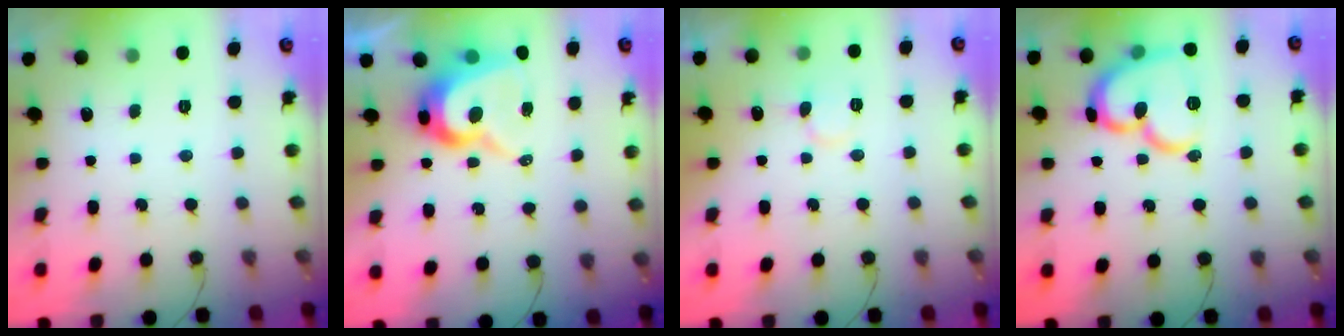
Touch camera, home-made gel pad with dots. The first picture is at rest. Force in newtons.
{"total": 11.7, "press": 11.6, "slide": 1.2}
{"total": 7.2, "press": 7.1, "slide": 0.6}
{"total": 16.5, "press": 16.4, "slide": 1.8}